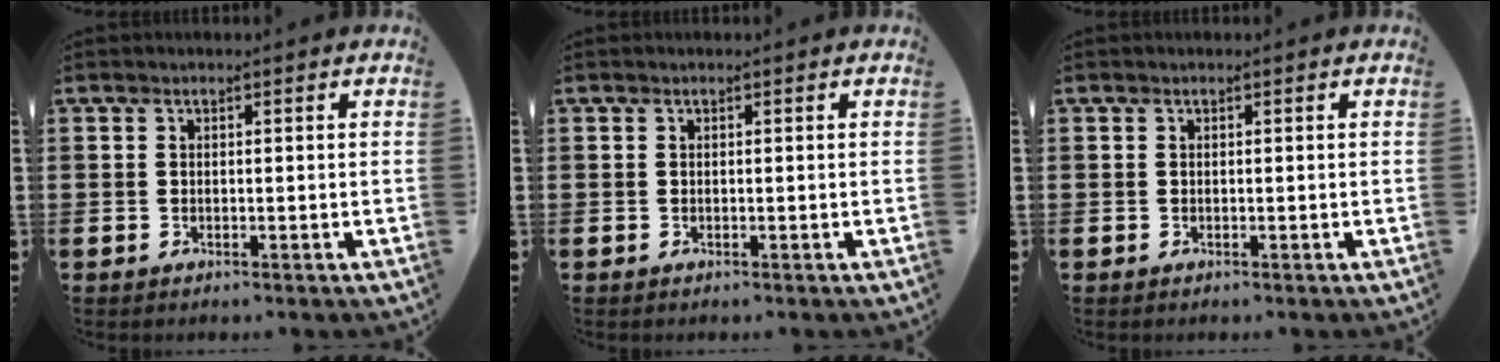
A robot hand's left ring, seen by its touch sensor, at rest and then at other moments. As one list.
[{"total": 0.0}, {"total": 0.0}]